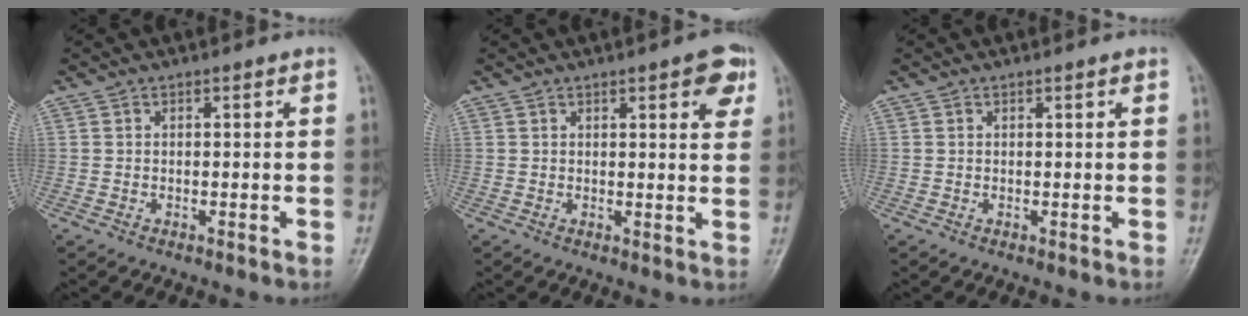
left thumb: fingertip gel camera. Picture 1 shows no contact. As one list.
[{"total": 5.4, "force": [2.7, 1.6, 4.4], "torque": [-0.039, -0.009, 0.028]}, {"total": 0.7, "force": [0.4, 0.1, 0.5], "torque": [-0.006, 0.000, 0.005]}]